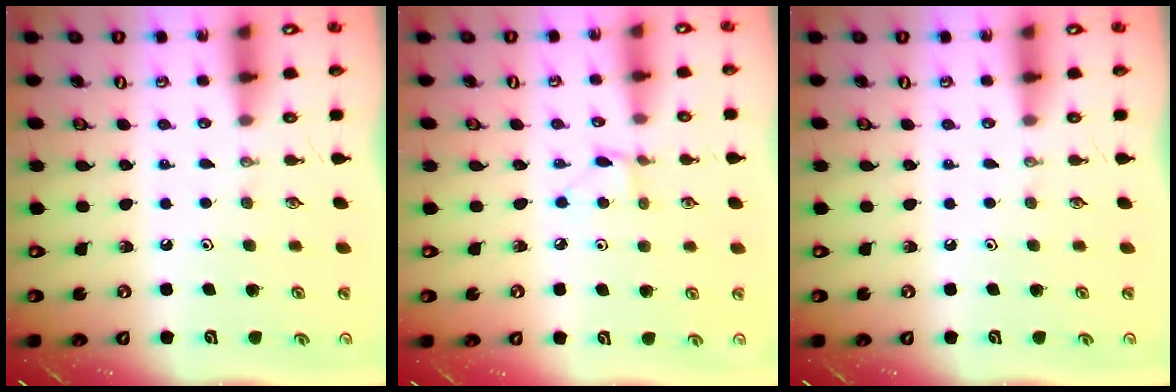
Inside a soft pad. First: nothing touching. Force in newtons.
{"total": 2.6, "press": 2.6, "slide": 0.4}
{"total": 0.0}